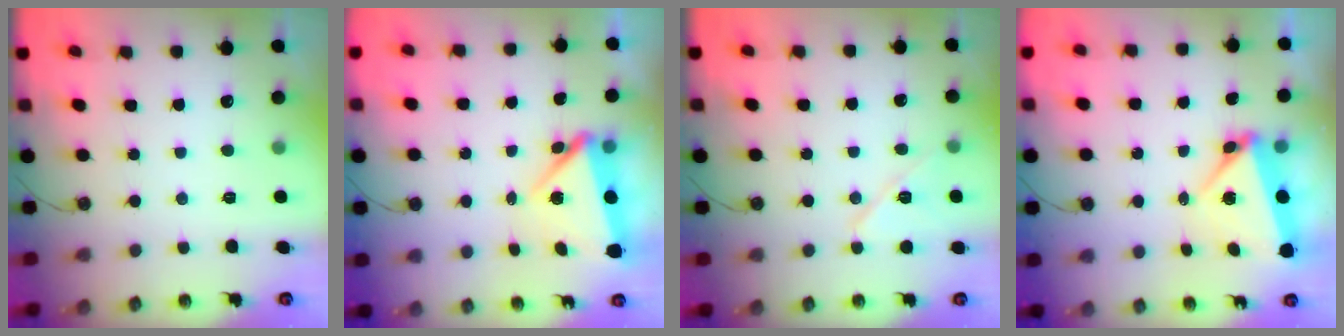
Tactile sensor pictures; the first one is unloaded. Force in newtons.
{"total": 8.0, "press": 7.9, "slide": 1.5}
{"total": 9.8, "press": 8.7, "slide": 4.7}
{"total": 5.2, "press": 5.0, "slide": 1.4}